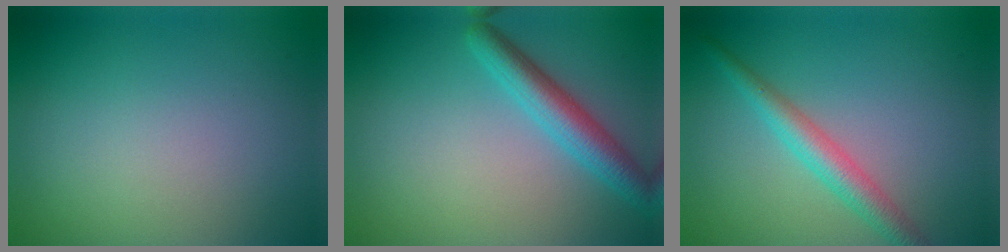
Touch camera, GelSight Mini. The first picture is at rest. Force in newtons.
{"total": 3.9, "press": 3.9, "slide": 0.2}
{"total": 3.2, "press": 3.2, "slide": 0.1}